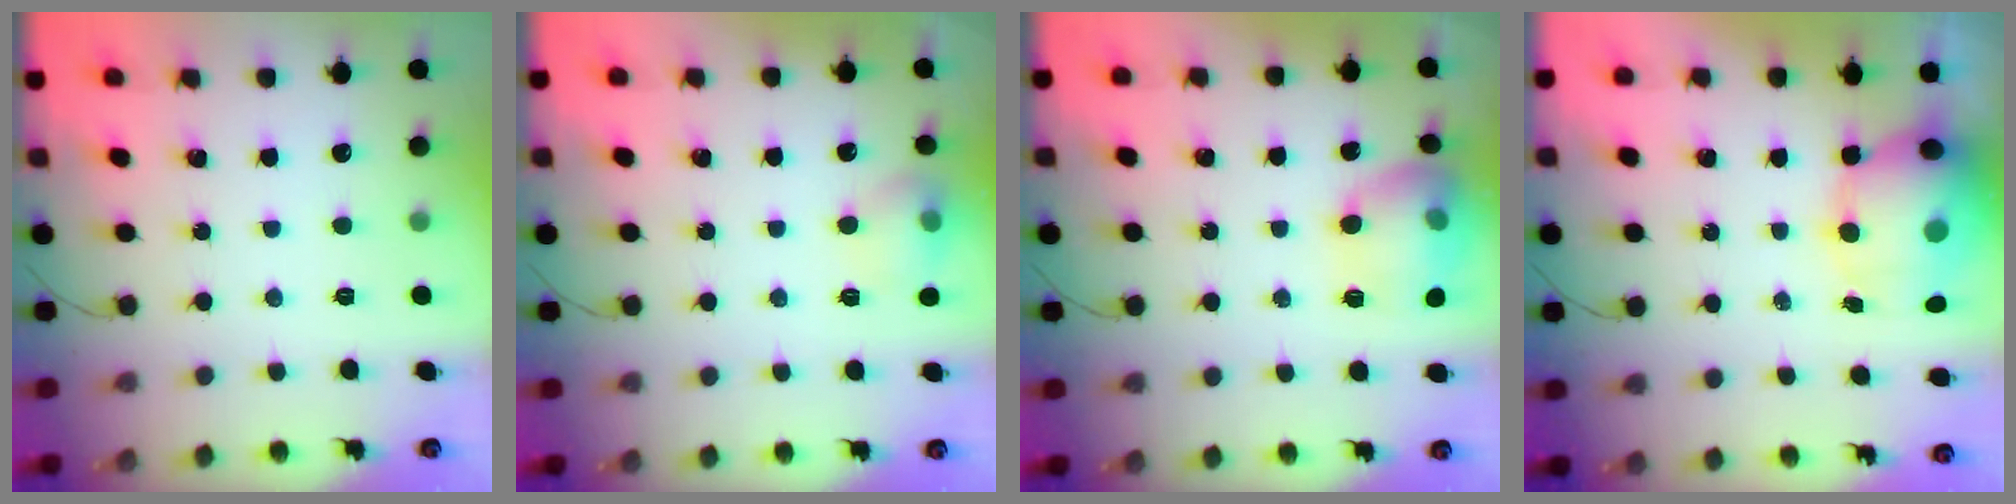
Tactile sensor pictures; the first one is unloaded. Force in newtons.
{"total": 9.0, "press": 8.9, "slide": 1.2}
{"total": 15.7, "press": 15.7, "slide": 1.3}
{"total": 13.1, "press": 12.8, "slide": 3.0}